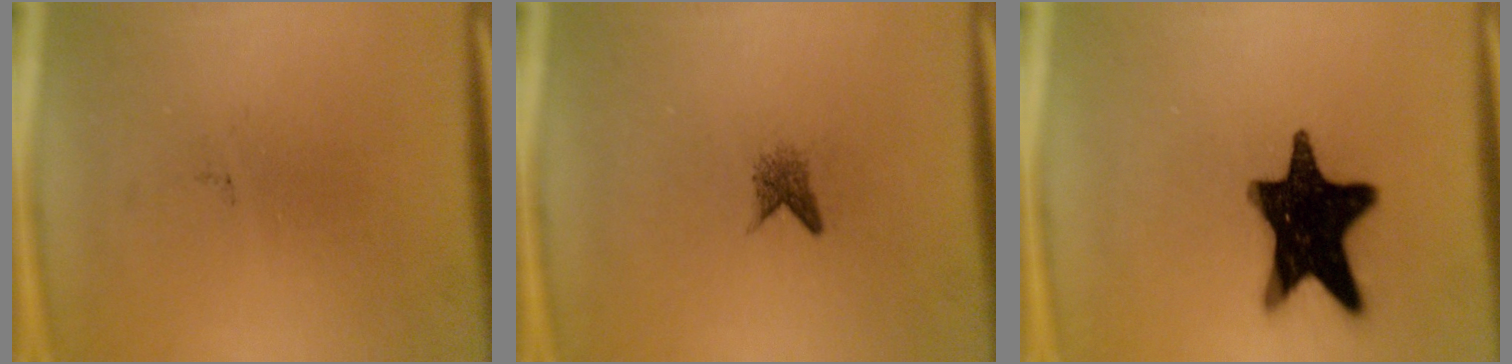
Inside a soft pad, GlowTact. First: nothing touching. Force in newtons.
{"total": 1.6}
{"total": 17.9}